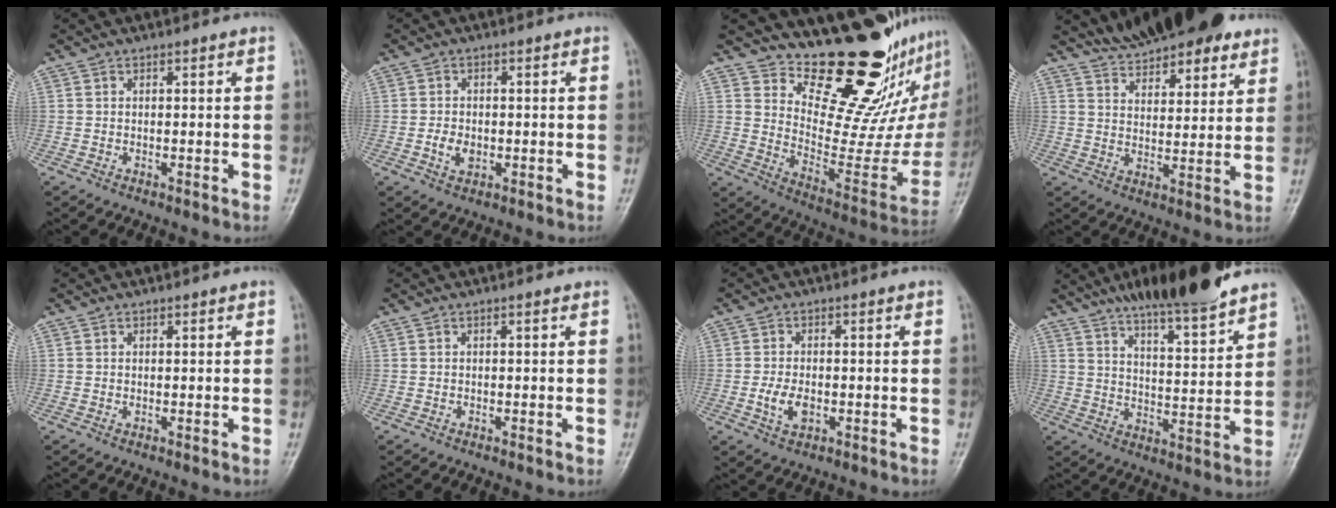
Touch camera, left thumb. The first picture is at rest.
{"total": 3.2, "force": [-0.7, 2.3, 2.1], "torque": [-0.033, 0.002, -0.012]}
{"total": 22.2, "force": [17.4, 7.4, 11.6], "torque": [-0.110, -0.148, 0.259]}
{"total": 13.5, "force": [10.8, 5.0, 6.4], "torque": [-0.061, -0.039, 0.165]}
{"total": 0.7, "force": [0.3, 0.4, 0.4], "torque": [0.002, -0.001, 0.003]}
{"total": 0.0}
{"total": 4.4, "force": [-1.1, 2.7, 3.3], "torque": [-0.062, 0.002, -0.018]}
{"total": 15.4, "force": [12.3, 2.5, 8.9], "torque": [-0.120, -0.063, 0.203]}